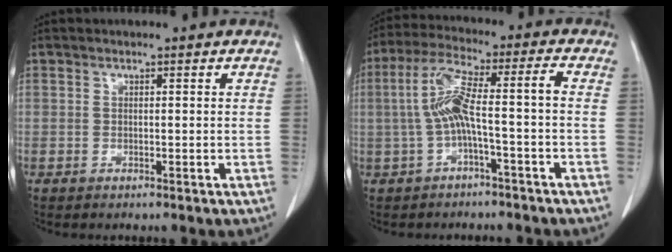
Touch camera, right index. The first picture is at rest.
{"total": 8.3, "force": [-1.5, 0.4, 8.1], "torque": [-0.171, 0.032, -0.027]}